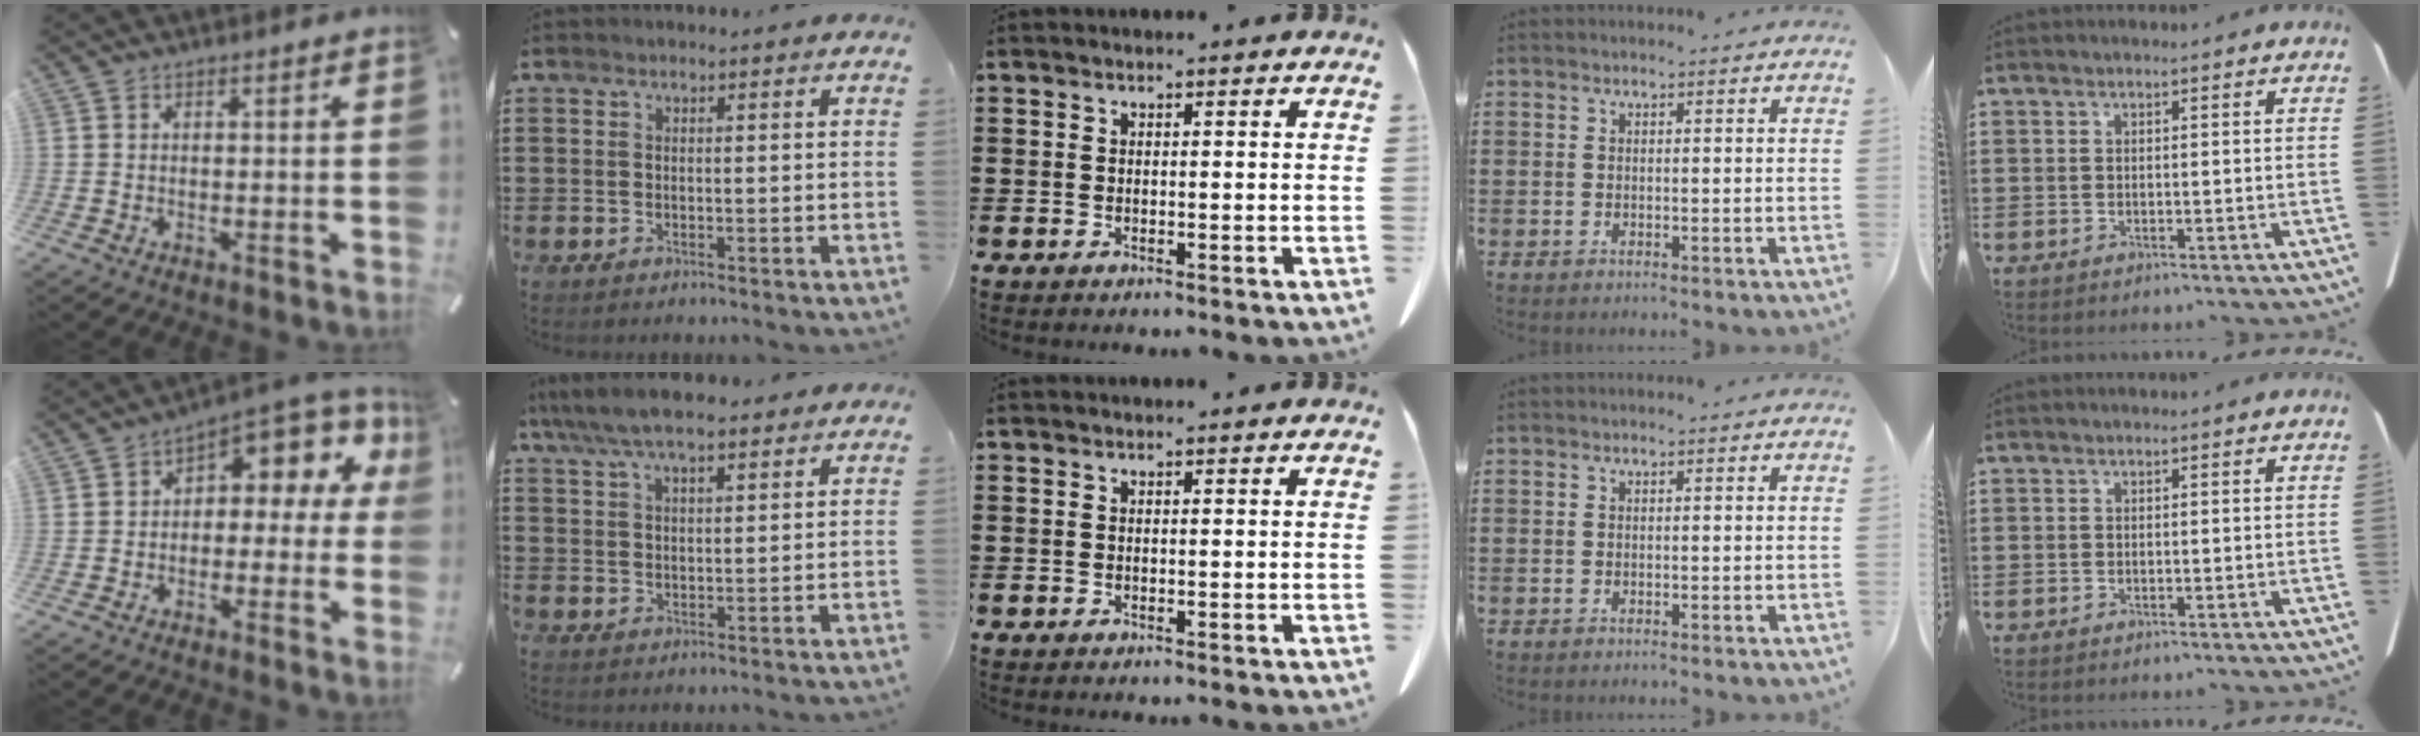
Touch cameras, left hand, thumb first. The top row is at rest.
{"thumb": {"total": 7.8, "force": [4.1, 4.5, 5.0], "torque": [-0.066, -0.038, 0.070]}, "index": {"total": 6.6, "force": [5.4, 1.8, 3.3], "torque": [-0.080, -0.006, 0.098]}}